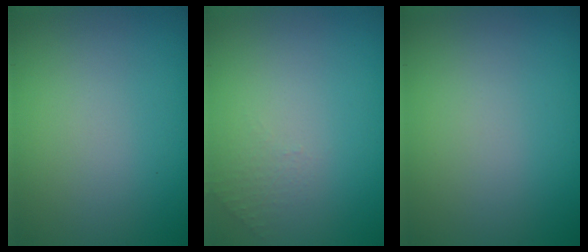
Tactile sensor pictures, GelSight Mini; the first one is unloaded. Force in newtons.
{"total": 0.5, "press": 0.4, "slide": 0.4}
{"total": 0.0}